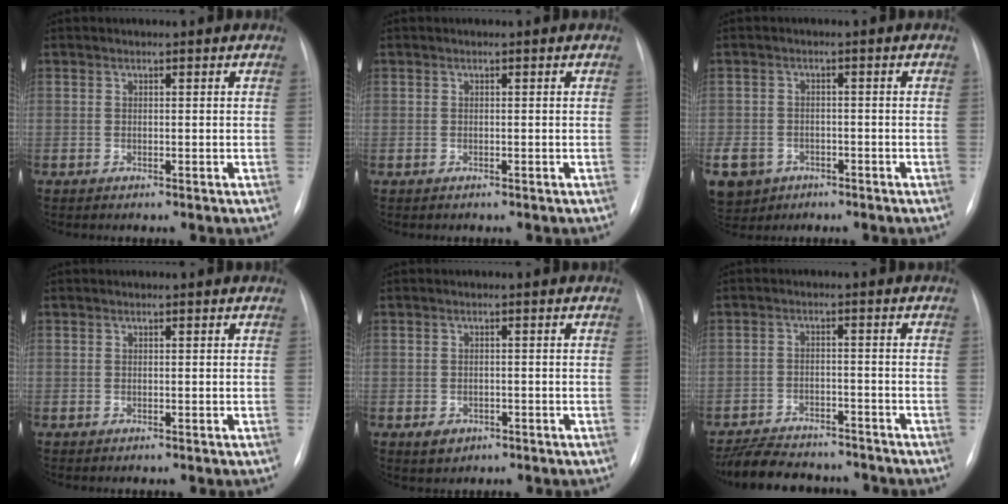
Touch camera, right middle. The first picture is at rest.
{"total": 0.6, "force": [-0.3, 0.5, -0.1], "torque": [0.001, 0.007, -0.008]}
{"total": 12.2, "force": [-6.2, 9.7, 4.2], "torque": [-0.130, 0.000, -0.092]}
{"total": 0.0}
{"total": 2.6, "force": [-1.3, 1.9, 1.1], "torque": [-0.016, 0.002, -0.010]}
{"total": 12.8, "force": [-11.3, 3.9, 4.3], "torque": [-0.079, 0.005, -0.164]}